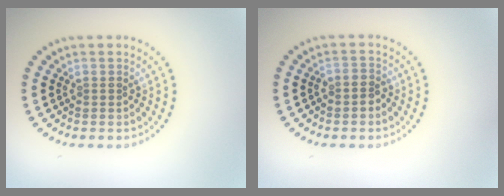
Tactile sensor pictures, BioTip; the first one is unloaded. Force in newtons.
{"total": 1.1, "press": 0.9, "slide": 0.5}